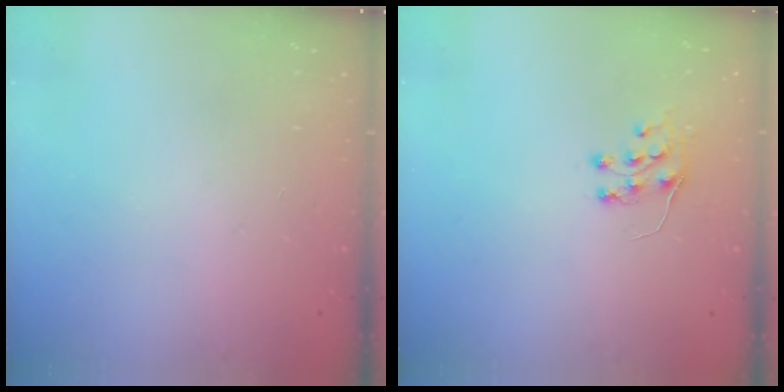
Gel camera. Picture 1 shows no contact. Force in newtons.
{"total": 6.5, "press": 6.4, "slide": 0.6}